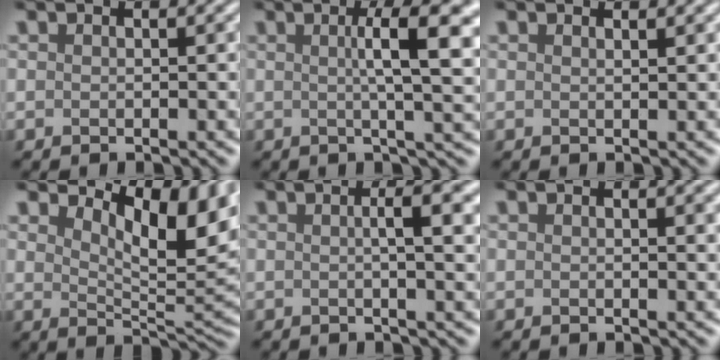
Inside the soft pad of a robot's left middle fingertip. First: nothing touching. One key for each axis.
{"total": 7.0, "fx": 1.2, "fy": 1.5, "fz": 6.7, "tx": -0.081, "ty": 0.012, "tz": 0.014}
{"total": 0.9, "fx": 0.8, "fy": 0.3, "fz": 0.4, "tx": -0.004, "ty": -0.002, "tz": 0.005}
{"total": 8.7, "fx": 4.0, "fy": 3.4, "fz": 6.9, "tx": -0.106, "ty": -0.006, "tz": 0.065}
{"total": 3.9, "fx": 0.5, "fy": 1.1, "fz": 3.7, "tx": -0.045, "ty": 0.010, "tz": 0.002}
{"total": 1.3, "fx": 0.5, "fy": 0.5, "fz": 1.0, "tx": -0.009, "ty": 0.002, "tz": 0.004}